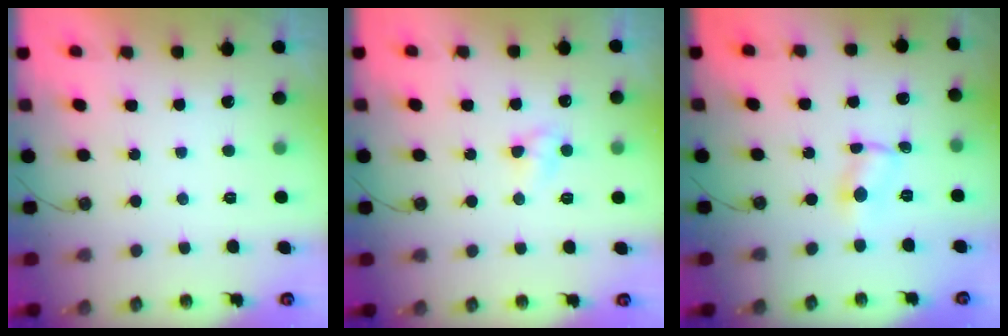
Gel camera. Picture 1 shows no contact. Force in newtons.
{"total": 3.9, "press": 3.8, "slide": 0.4}
{"total": 1.9, "press": 1.9, "slide": 0.2}